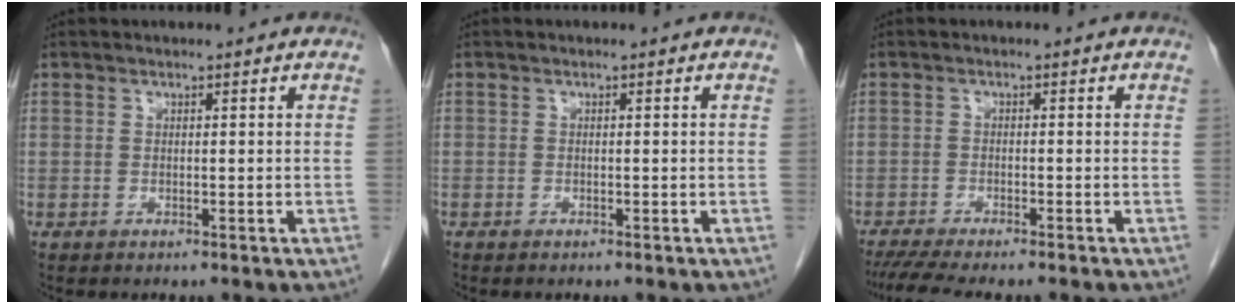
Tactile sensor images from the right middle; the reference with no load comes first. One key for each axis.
{"total": 0.0}
{"total": 8.8, "fx": -7.5, "fy": 0.8, "fz": 4.5, "tx": -0.061, "ty": -0.013, "tz": -0.115}